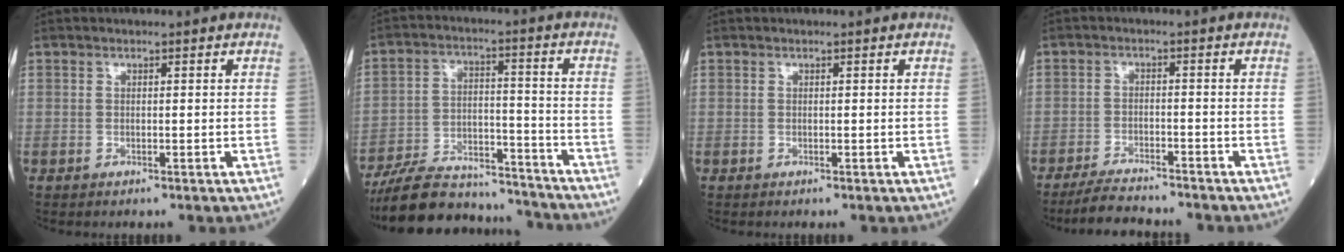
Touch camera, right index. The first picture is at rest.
{"total": 16.8, "force": [-15.8, 3.8, 4.3], "torque": [-0.081, 0.017, -0.250]}
{"total": 0.0}
{"total": 6.8, "force": [-6.3, 0.6, 2.3], "torque": [-0.037, -0.019, -0.109]}